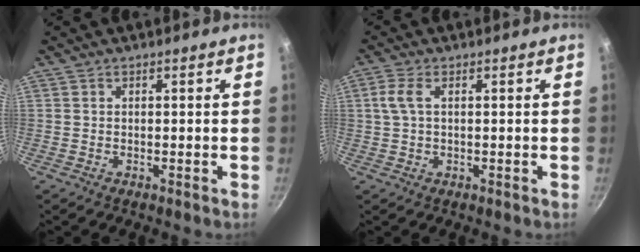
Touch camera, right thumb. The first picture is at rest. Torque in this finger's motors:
{"motor_torque": [-0.58, 0.38, -0.05, -0.01, 0.18]}